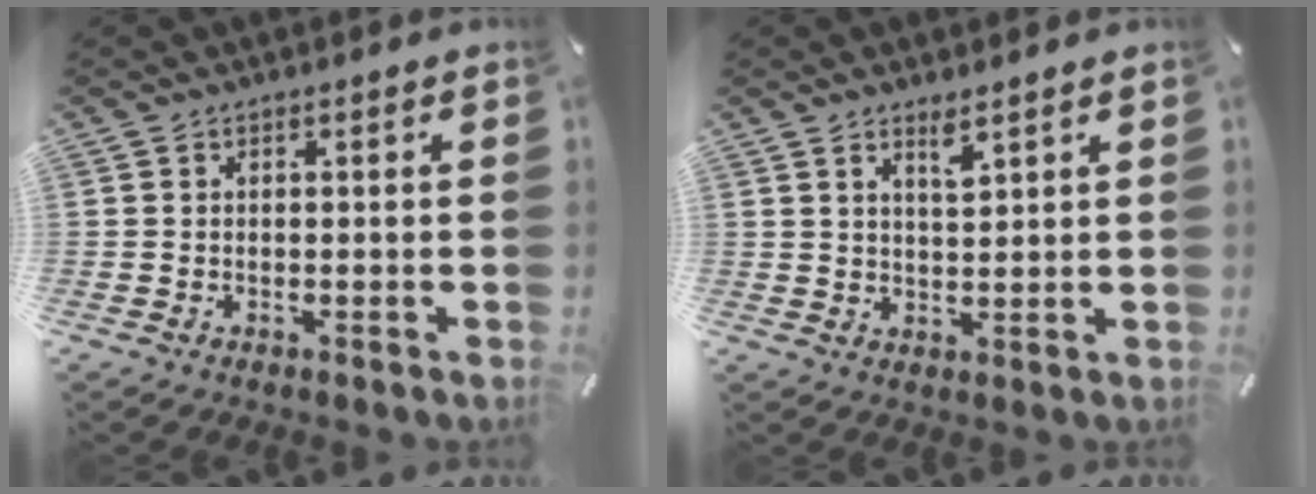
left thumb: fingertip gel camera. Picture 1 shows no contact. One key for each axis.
{"total": 3.5, "fx": 2.7, "fy": 0.6, "fz": 2.2, "tx": -0.041, "ty": -0.010, "tz": 0.047}